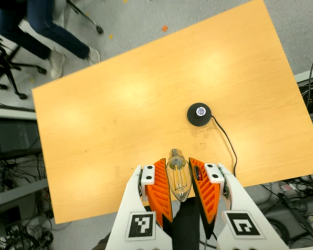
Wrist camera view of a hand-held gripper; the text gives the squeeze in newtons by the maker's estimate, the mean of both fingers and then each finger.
{"total": 8.1, "left": 7.1, "right": 9.1}